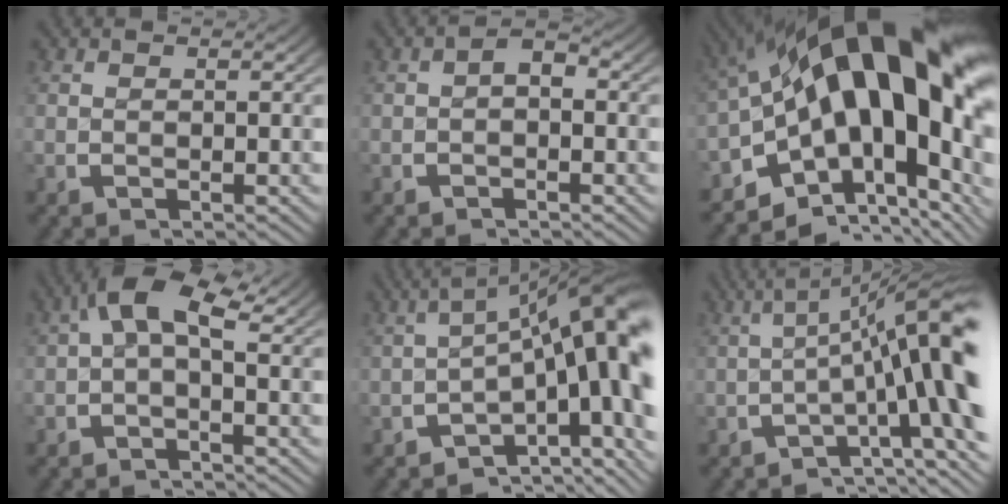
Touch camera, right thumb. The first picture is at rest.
{"total": 1.7, "force": [-0.4, 1.1, 1.2], "torque": [-0.020, 0.000, -0.010]}
{"total": 21.7, "force": [-0.6, 12.8, 17.5], "torque": [-0.279, -0.024, 0.001]}
{"total": 4.0, "force": [1.3, 1.9, 3.3], "torque": [-0.055, 0.007, 0.010]}
{"total": 14.8, "force": [-1.8, 8.8, 11.8], "torque": [-0.145, -0.028, -0.019]}
{"total": 12.1, "force": [0.6, 5.7, 10.7], "torque": [-0.122, 0.004, 0.001]}